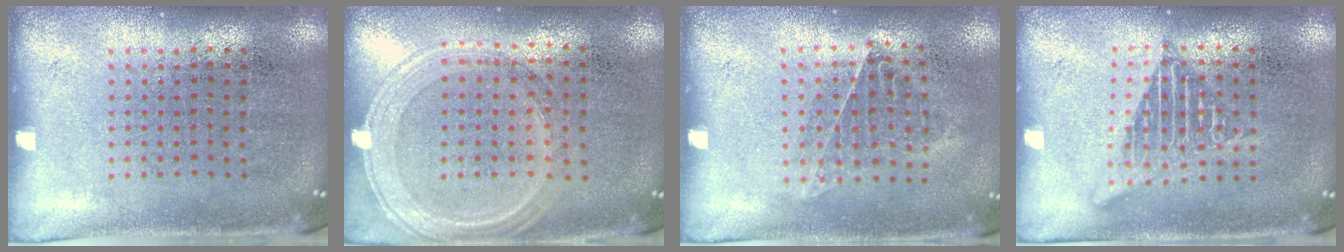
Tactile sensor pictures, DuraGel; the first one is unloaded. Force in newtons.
{"total": 1.2, "press": 1.1, "slide": 0.5}
{"total": 0.9, "press": 0.8, "slide": 0.4}
{"total": 1.7, "press": 1.7, "slide": 0.2}